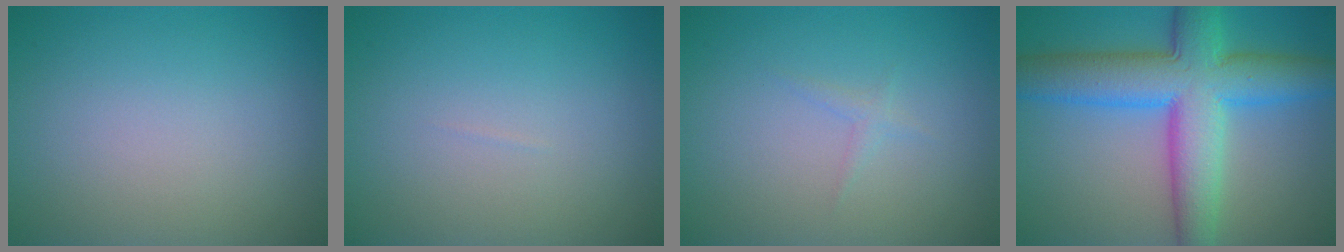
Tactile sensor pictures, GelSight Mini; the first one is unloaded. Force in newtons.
{"total": 0.0}
{"total": 0.7, "press": 0.7, "slide": 0.0}
{"total": 10.0, "press": 10.0, "slide": 0.1}